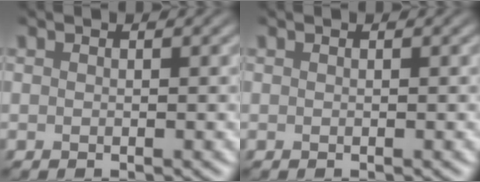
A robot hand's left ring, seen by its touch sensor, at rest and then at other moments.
{"total": 0.0}